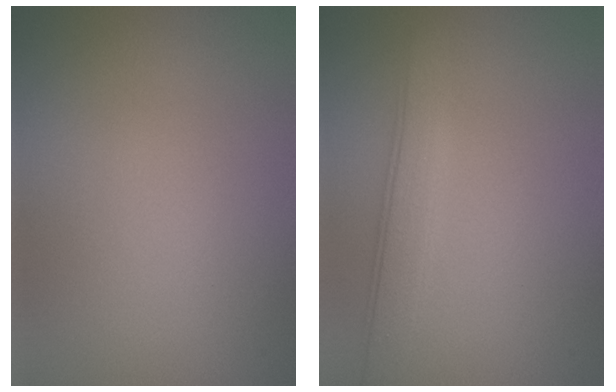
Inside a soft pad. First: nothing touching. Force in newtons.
{"total": 3.6, "press": 3.6, "slide": 0.1}